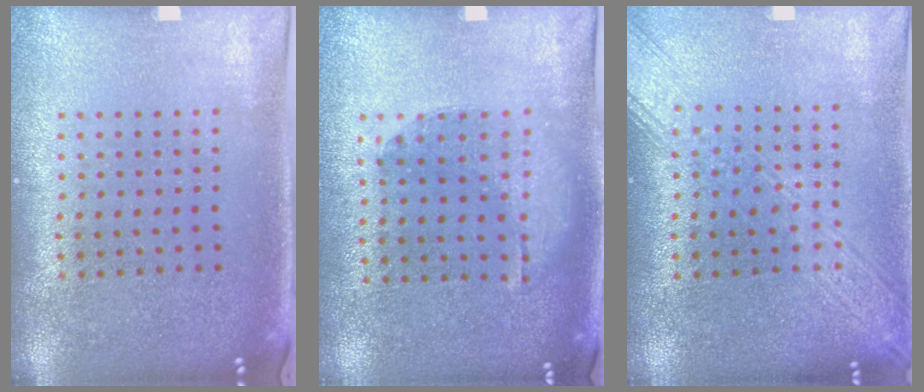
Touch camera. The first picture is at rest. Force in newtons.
{"total": 1.2, "press": 0.8, "slide": 0.9}
{"total": 3.2, "press": 3.2, "slide": 0.4}